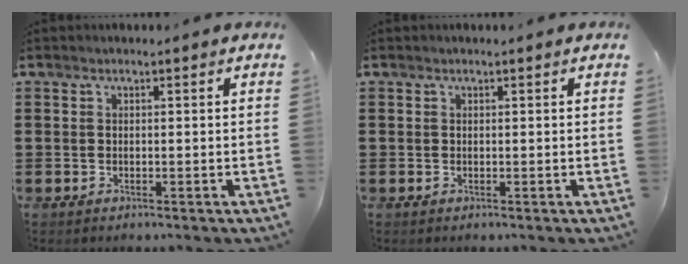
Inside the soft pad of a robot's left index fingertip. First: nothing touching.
{"total": 0.0}